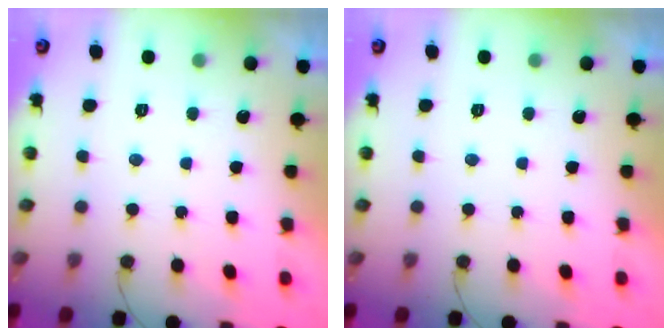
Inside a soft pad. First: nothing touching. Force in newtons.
{"total": 0.0}